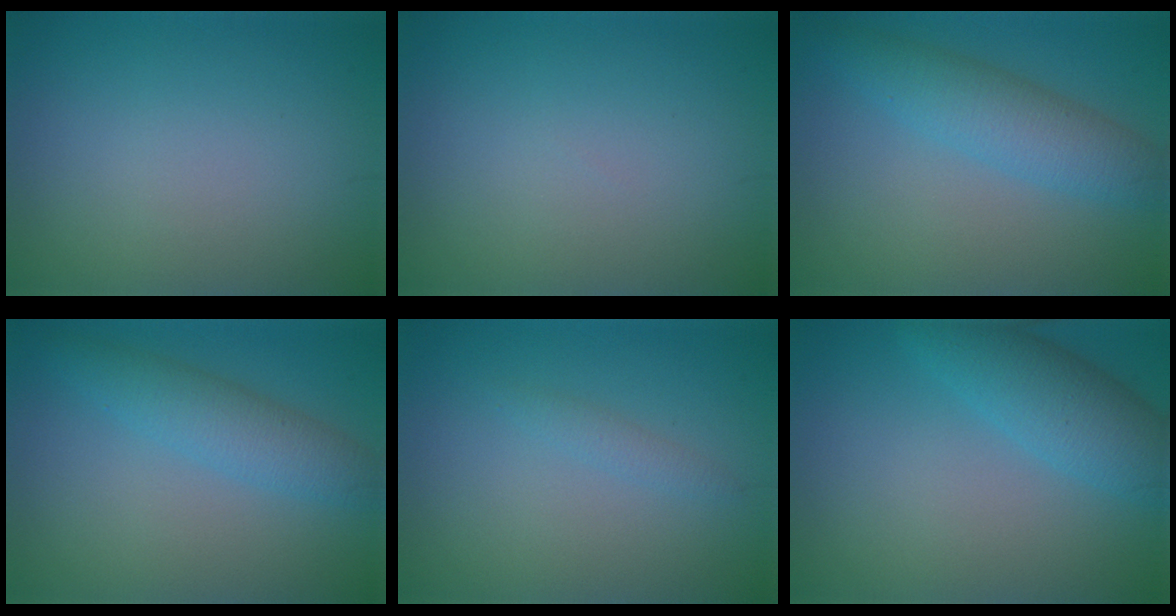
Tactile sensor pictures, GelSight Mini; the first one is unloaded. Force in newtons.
{"total": 0.0}
{"total": 4.4, "press": 4.4, "slide": 0.1}
{"total": 3.5, "press": 3.5, "slide": 0.2}
{"total": 1.0, "press": 1.0, "slide": 0.1}
{"total": 4.7, "press": 4.7, "slide": 0.2}